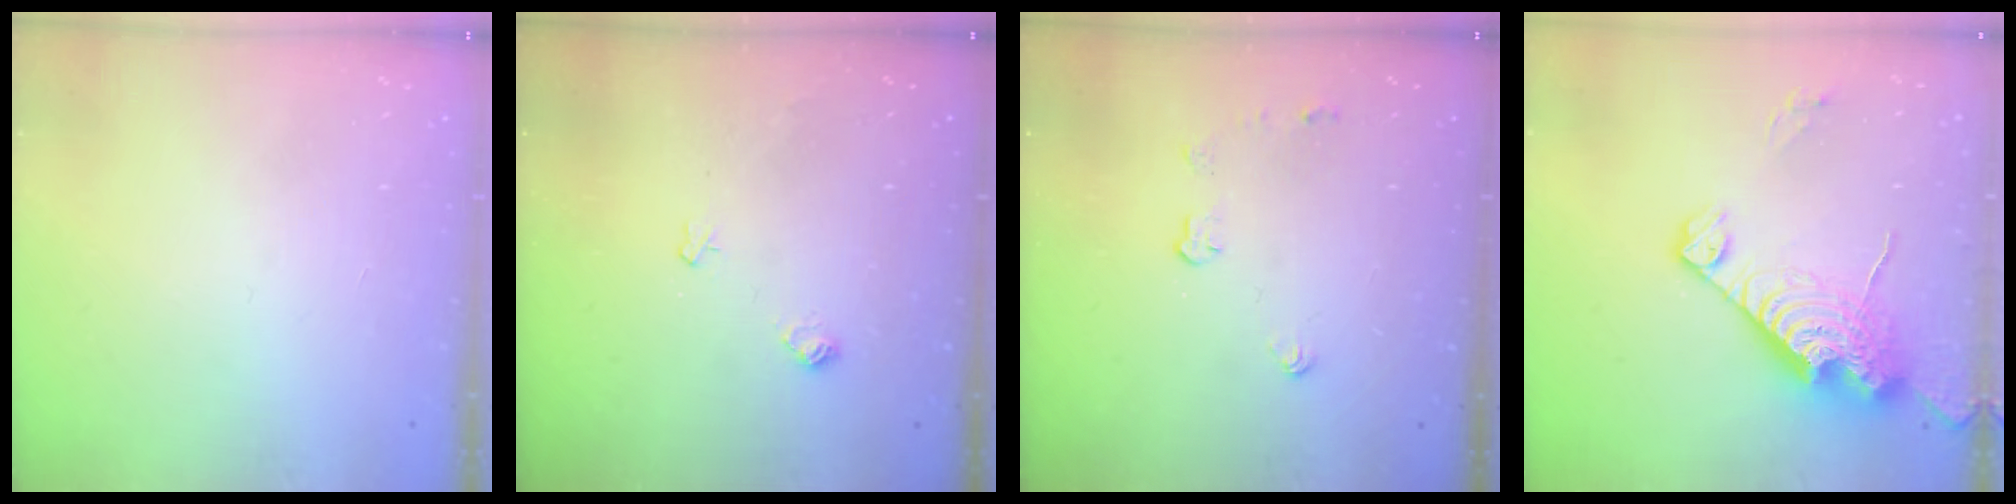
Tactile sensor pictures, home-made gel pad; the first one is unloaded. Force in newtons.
{"total": 6.2, "press": 6.2, "slide": 0.7}
{"total": 4.3, "press": 4.2, "slide": 0.7}
{"total": 16.8, "press": 16.7, "slide": 1.4}